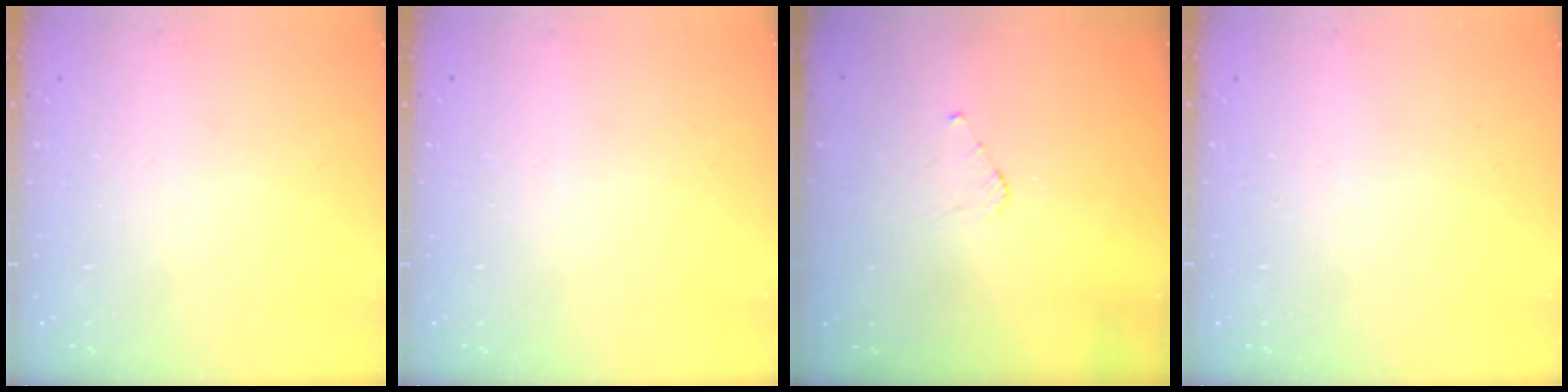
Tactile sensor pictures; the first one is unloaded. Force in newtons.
{"total": 0.0}
{"total": 3.0, "press": 3.0, "slide": 0.2}
{"total": 0.0}